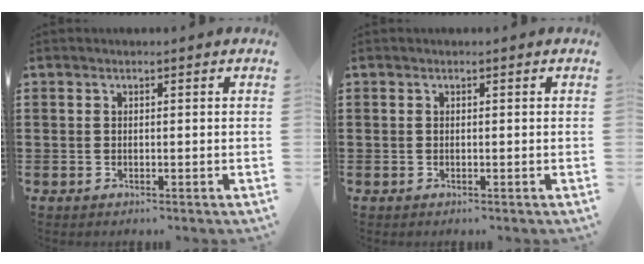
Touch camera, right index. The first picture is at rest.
{"total": 0.0}